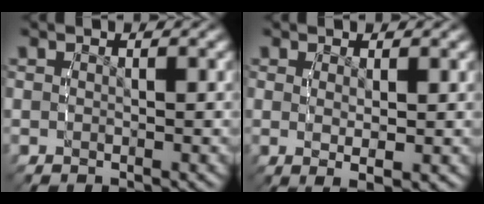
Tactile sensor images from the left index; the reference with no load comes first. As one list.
[{"total": 2.0, "force": [0.0, -0.1, 2.0], "torque": [-0.033, -0.014, 0.013]}]